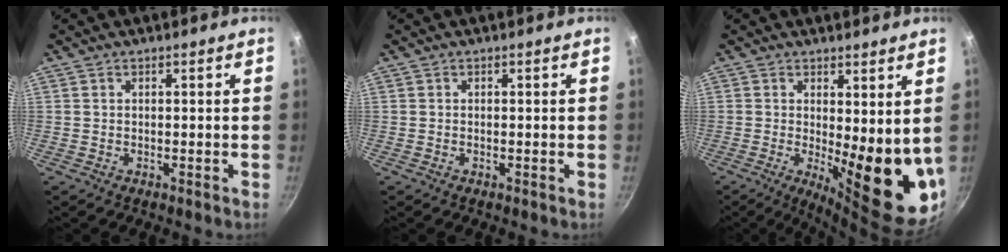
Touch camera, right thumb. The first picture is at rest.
{"total": 0.0}
{"total": 14.3, "force": [0.3, 4.9, 13.5], "torque": [-0.147, -0.037, 0.017]}